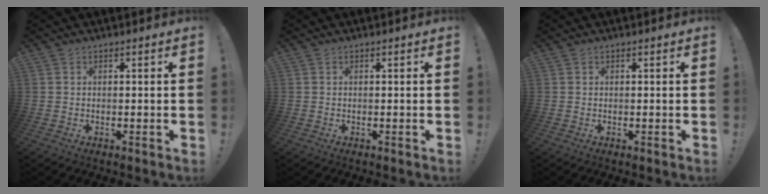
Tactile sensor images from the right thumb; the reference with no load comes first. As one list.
[{"total": 0.0}, {"total": 0.0}]